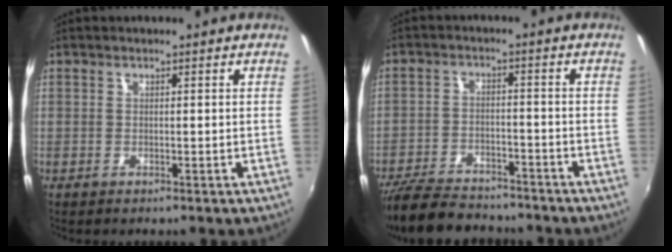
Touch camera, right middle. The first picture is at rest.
{"total": 14.9, "force": [-12.8, 4.9, 6.0], "torque": [-0.147, -0.015, -0.203]}